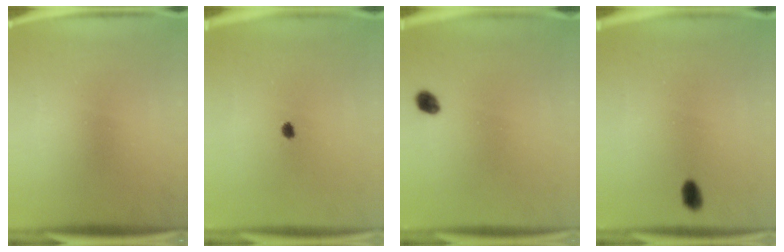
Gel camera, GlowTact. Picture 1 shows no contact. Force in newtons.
{"total": 1.5}
{"total": 2.0}
{"total": 2.7}